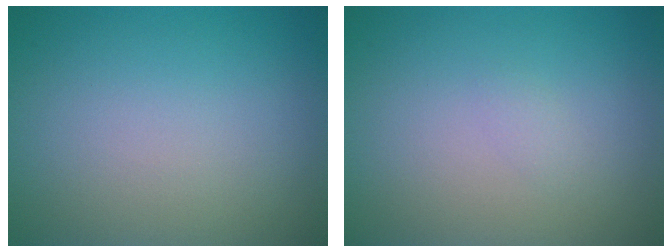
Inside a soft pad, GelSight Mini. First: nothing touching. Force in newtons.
{"total": 0.5, "press": 0.5, "slide": 0.1}